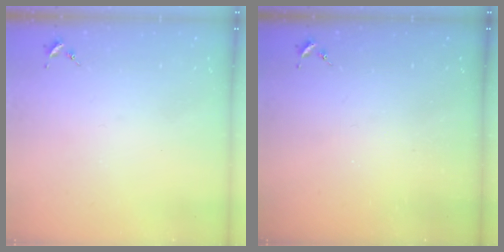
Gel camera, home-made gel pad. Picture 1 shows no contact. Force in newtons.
{"total": 0.0}